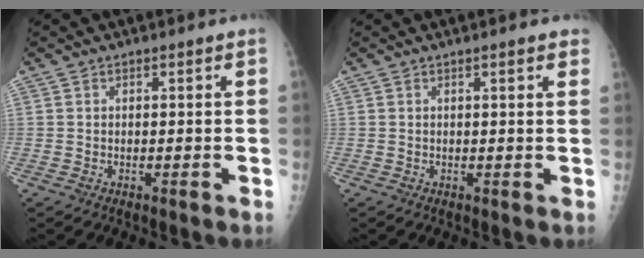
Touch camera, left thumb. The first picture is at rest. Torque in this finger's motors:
{"motor_torque": [-0.28, -0.24, -0.20, -0.05, 0.01]}